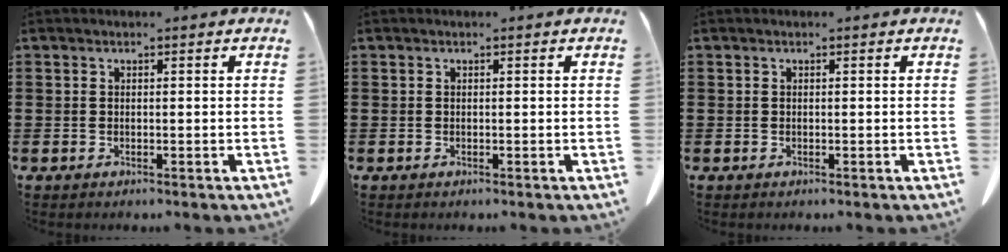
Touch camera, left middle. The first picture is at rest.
{"total": 0.0}
{"total": 0.0}